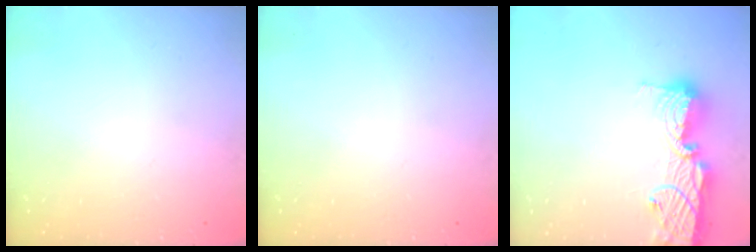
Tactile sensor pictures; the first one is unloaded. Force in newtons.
{"total": 0.0}
{"total": 16.6, "press": 16.1, "slide": 4.0}